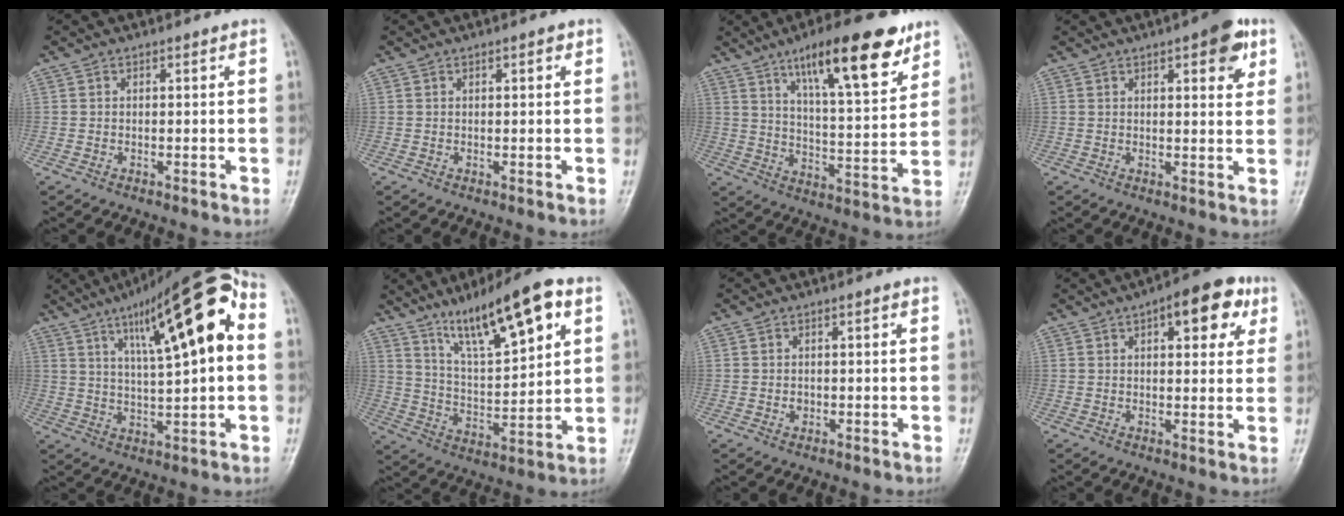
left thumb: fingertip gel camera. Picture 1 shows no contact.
{"total": 1.1, "force": [0.5, 0.3, 0.9], "torque": [-0.012, 0.001, 0.006]}
{"total": 18.3, "force": [11.0, 5.1, 13.7], "torque": [-0.183, -0.050, 0.177]}
{"total": 7.4, "force": [3.7, 2.6, 5.9], "torque": [-0.057, -0.011, 0.040]}
{"total": 19.9, "force": [5.9, 4.9, 18.4], "torque": [-0.268, 0.020, 0.088]}
{"total": 17.1, "force": [9.4, 4.4, 13.6], "torque": [-0.206, -0.034, 0.168]}
{"total": 1.3, "force": [-0.2, 1.1, 0.7], "torque": [-0.006, 0.004, -0.001]}
{"total": 11.0, "force": [4.9, 4.9, 8.6], "torque": [-0.073, -0.001, 0.055]}